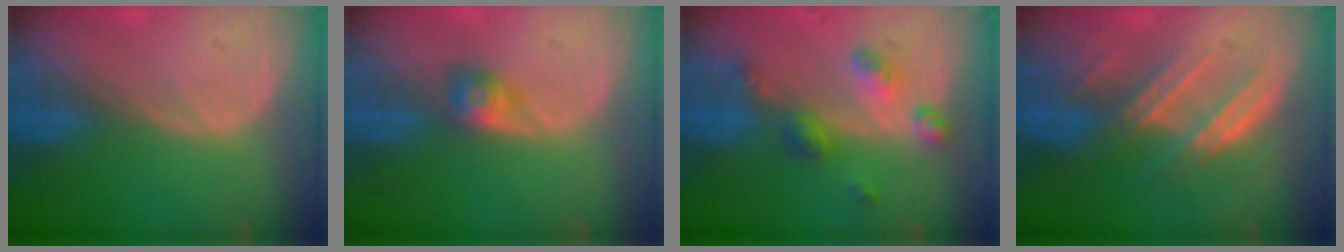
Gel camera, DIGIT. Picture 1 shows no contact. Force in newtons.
{"total": 3.0, "press": 2.7, "slide": 1.3}
{"total": 6.0, "press": 5.3, "slide": 2.8}
{"total": 7.3, "press": 7.0, "slide": 1.9}